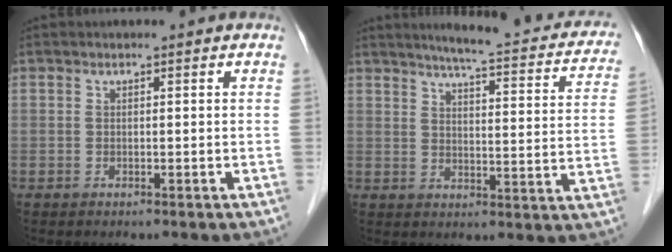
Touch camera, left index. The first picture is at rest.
{"total": 18.3, "force": [15.5, 2.6, 9.4], "torque": [-0.110, -0.014, 0.173]}